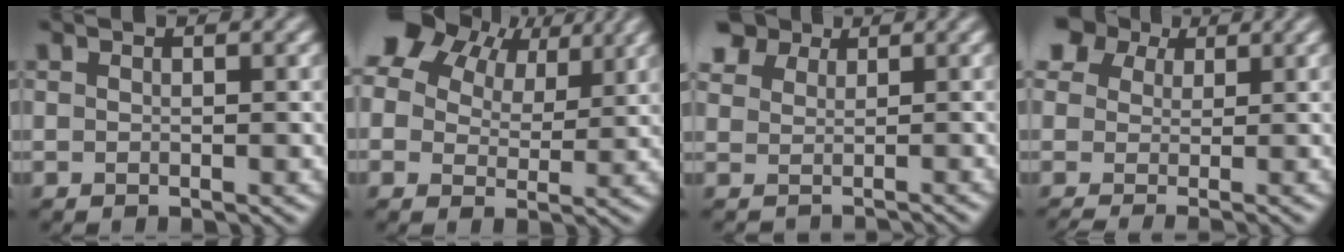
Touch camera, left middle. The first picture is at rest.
{"total": 11.8, "force": [6.5, 7.1, 6.9], "torque": [-0.131, 0.030, 0.094]}
{"total": 4.3, "force": [3.1, 2.8, 0.9], "torque": [-0.020, 0.011, 0.042]}
{"total": 4.4, "force": [0.9, 3.5, 2.6], "torque": [-0.039, 0.000, 0.015]}